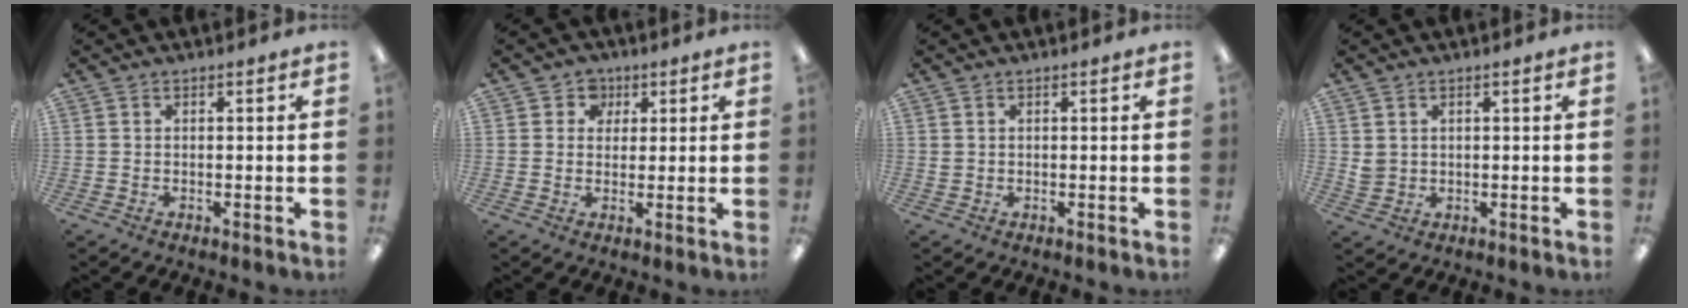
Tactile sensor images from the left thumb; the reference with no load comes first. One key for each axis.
{"total": 4.2, "fx": 1.6, "fy": 3.8, "fz": 0.5, "tx": -0.010, "ty": -0.001, "tz": 0.025}
{"total": 0.6, "fx": 0.2, "fy": 0.5, "fz": 0.1, "tx": -0.004, "ty": 0.000, "tz": 0.004}
{"total": 2.2, "fx": 0.9, "fy": 1.9, "fz": 0.6, "tx": -0.007, "ty": -0.005, "tz": 0.017}